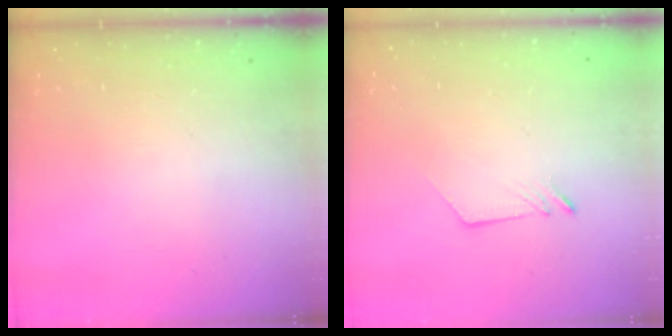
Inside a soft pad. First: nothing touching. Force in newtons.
{"total": 2.6, "press": 2.6, "slide": 0.3}